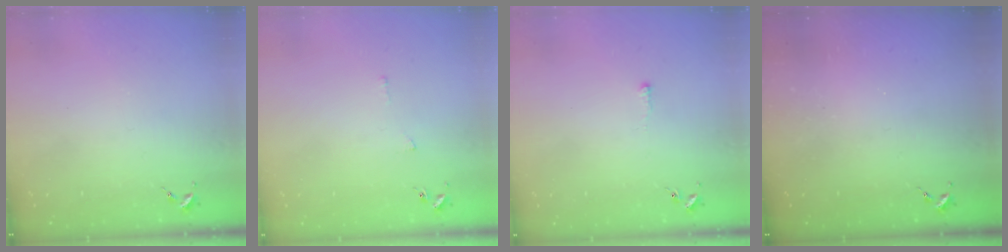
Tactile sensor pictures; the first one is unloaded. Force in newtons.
{"total": 3.3, "press": 3.2, "slide": 0.7}
{"total": 2.6, "press": 2.6, "slide": 0.4}
{"total": 0.0}